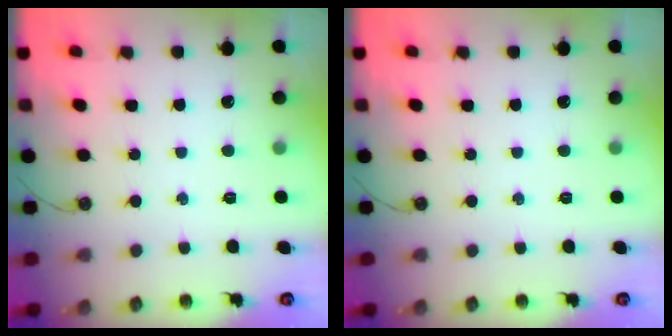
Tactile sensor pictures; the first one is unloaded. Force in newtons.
{"total": 0.0}